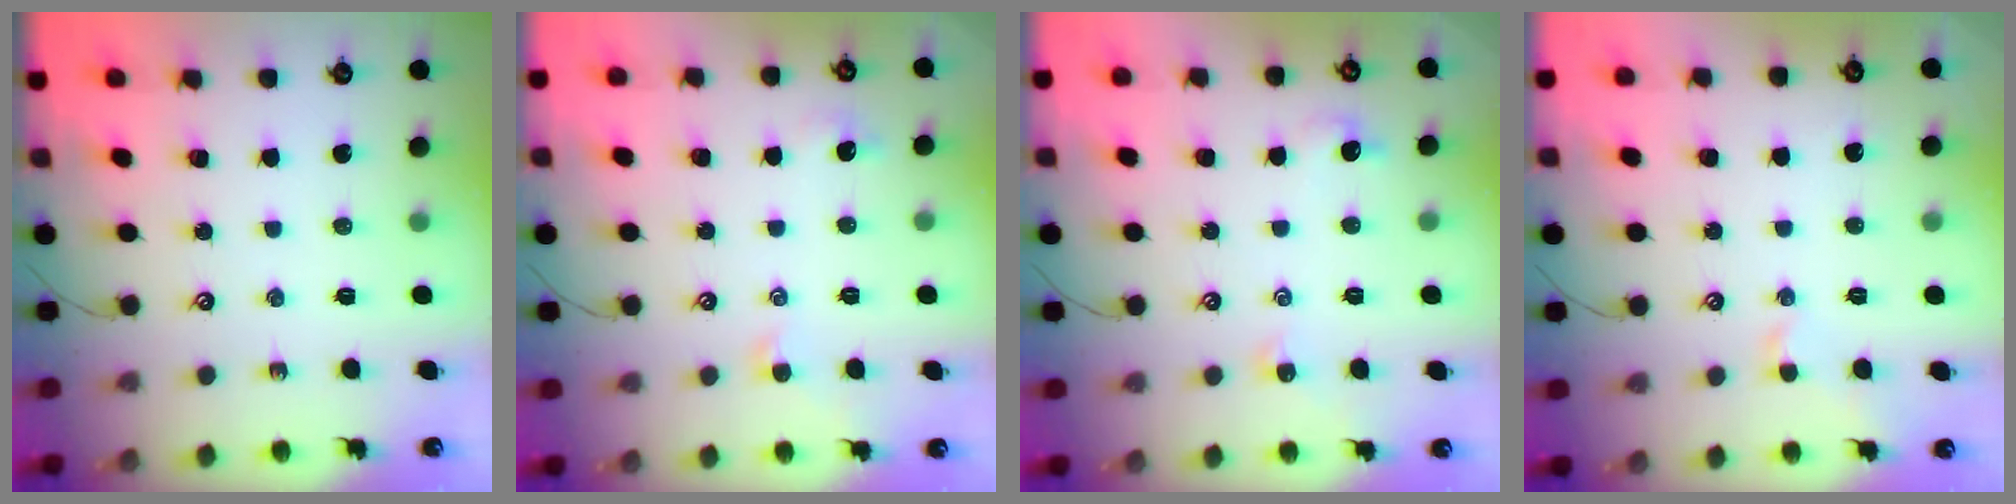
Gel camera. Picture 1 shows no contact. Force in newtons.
{"total": 1.5, "press": 1.4, "slide": 0.5}
{"total": 2.0, "press": 1.9, "slide": 0.5}
{"total": 0.7, "press": 0.4, "slide": 0.6}